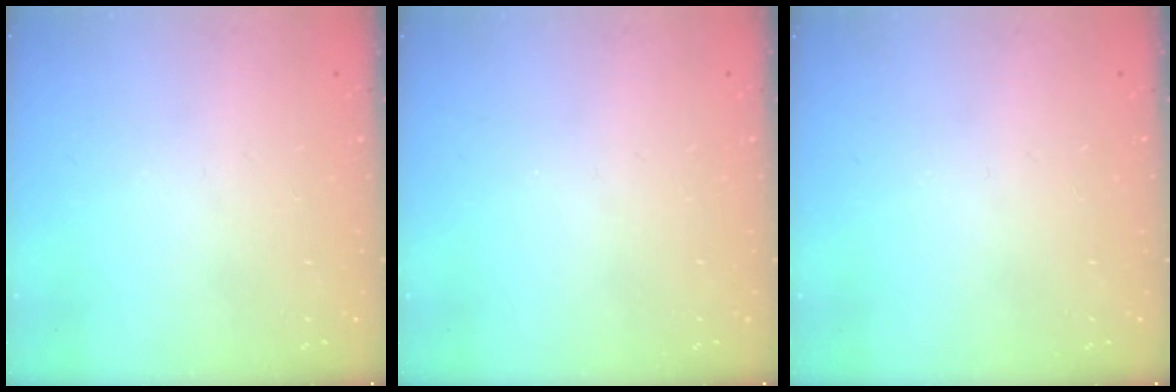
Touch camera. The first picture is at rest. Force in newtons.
{"total": 0.0}
{"total": 0.0}